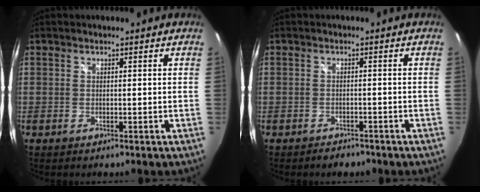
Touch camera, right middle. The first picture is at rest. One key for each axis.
{"total": 2.8, "fx": -2.4, "fy": 1.3, "fz": 0.8, "tx": -0.018, "ty": -0.001, "tz": -0.033}